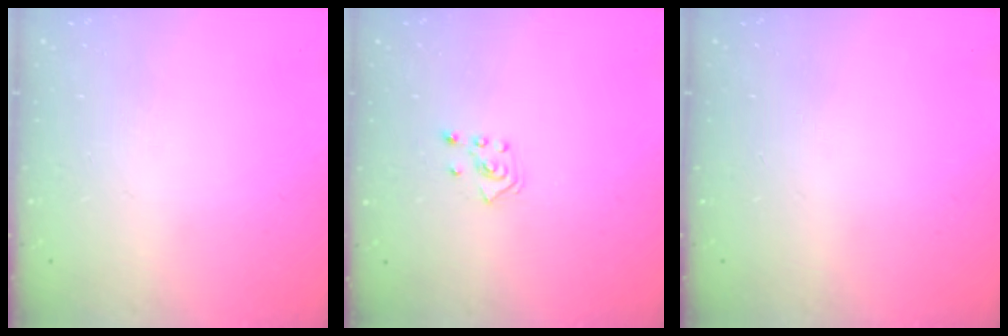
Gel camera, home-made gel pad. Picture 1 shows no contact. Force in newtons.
{"total": 2.8, "press": 2.7, "slide": 0.7}
{"total": 0.0}